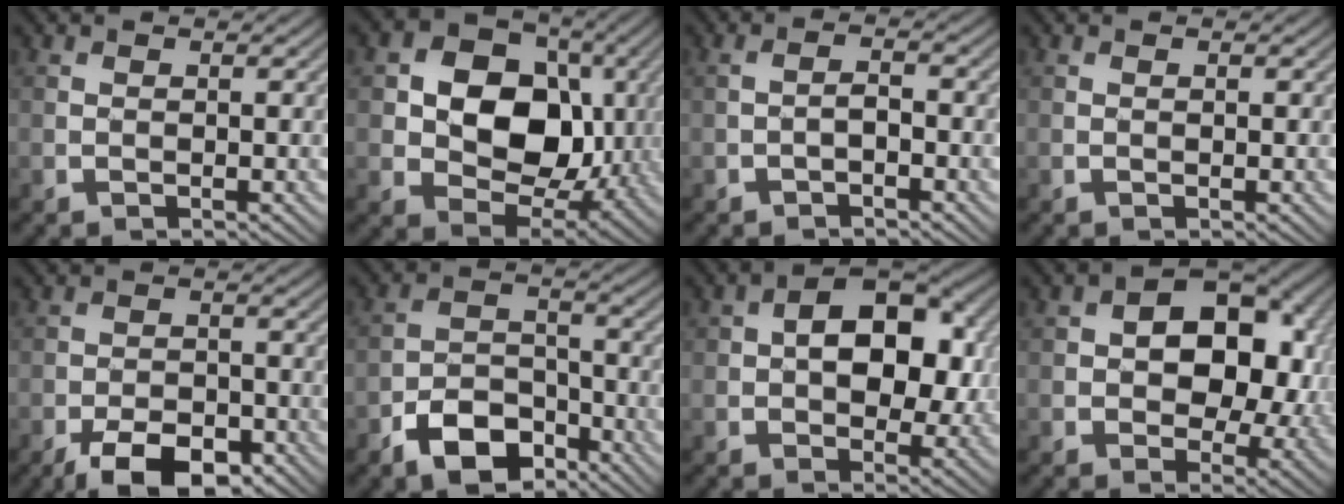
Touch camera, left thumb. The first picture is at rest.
{"total": 12.8, "force": [1.5, 9.9, 7.9], "torque": [-0.148, 0.000, 0.017]}
{"total": 1.6, "force": [-1.0, 0.5, 1.2], "torque": [-0.022, 0.002, -0.022]}
{"total": 0.0}
{"total": 7.7, "force": [-4.9, 3.6, 4.7], "torque": [-0.073, -0.005, -0.083]}
{"total": 7.9, "force": [-5.1, 4.5, 4.0], "torque": [-0.073, -0.004, -0.103]}
{"total": 9.9, "force": [1.2, 6.5, 7.5], "torque": [-0.098, 0.007, 0.010]}
{"total": 11.9, "force": [1.7, 8.1, 8.6], "torque": [-0.117, -0.004, 0.024]}